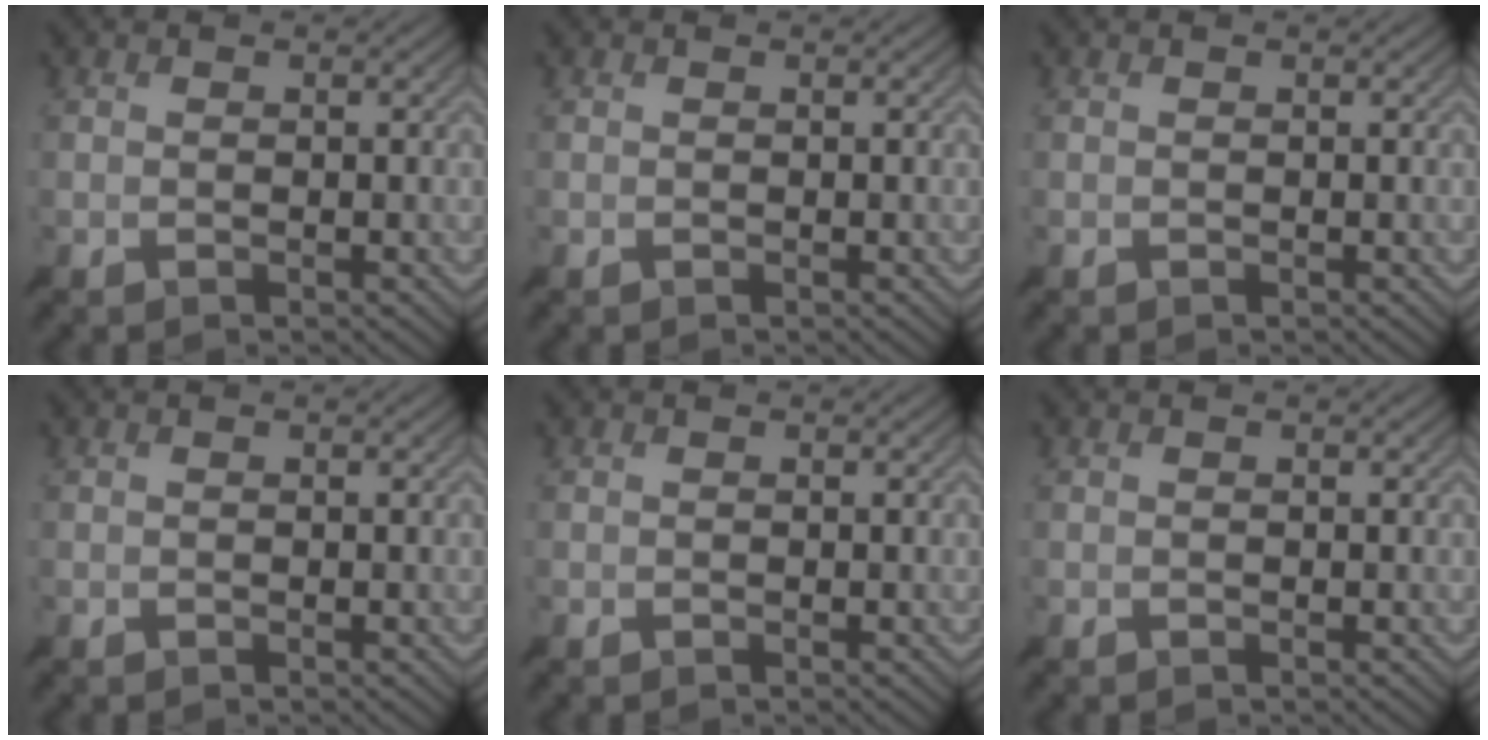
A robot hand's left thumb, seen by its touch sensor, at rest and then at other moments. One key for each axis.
{"total": 0.0}
{"total": 0.0}
{"total": 0.0}
{"total": 0.0}
{"total": 0.0}